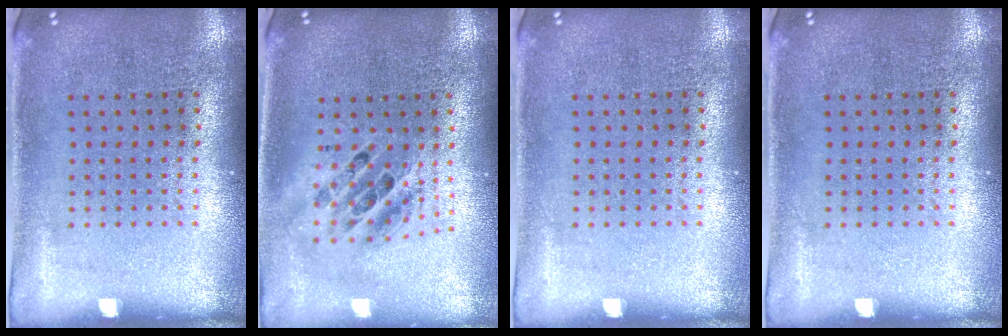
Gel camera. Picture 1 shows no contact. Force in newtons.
{"total": 1.8, "press": 1.4, "slide": 1.1}
{"total": 0.0}
{"total": 0.0}